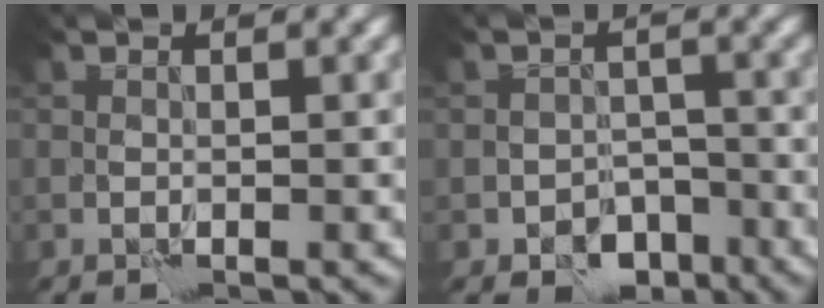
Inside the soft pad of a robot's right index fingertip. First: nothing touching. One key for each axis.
{"total": 4.2, "fx": -2.8, "fy": 2.8, "fz": 1.4, "tx": -0.005, "ty": -0.004, "tz": -0.041}